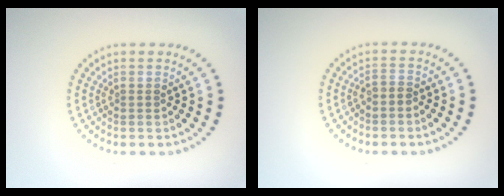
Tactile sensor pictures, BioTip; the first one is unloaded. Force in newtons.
{"total": 1.0, "press": 0.7, "slide": 0.6}